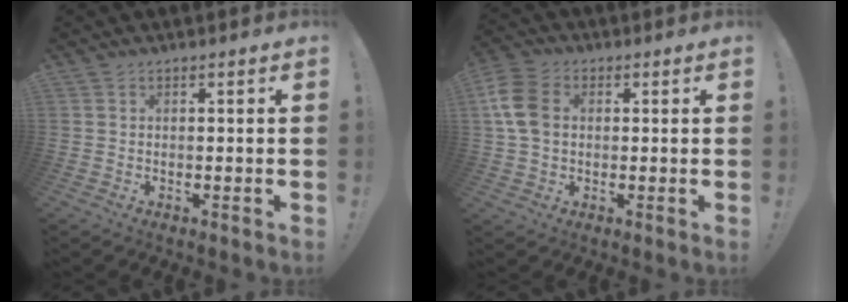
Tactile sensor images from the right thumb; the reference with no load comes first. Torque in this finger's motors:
{"motor_torque": [0.92, 0.71, 0.06, -0.06, 0.19]}